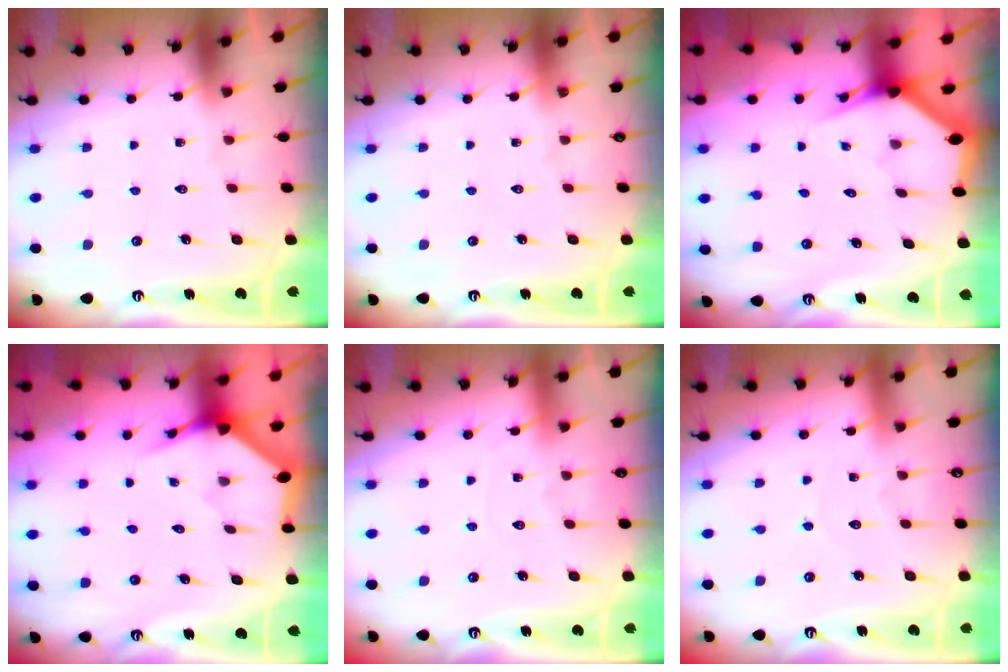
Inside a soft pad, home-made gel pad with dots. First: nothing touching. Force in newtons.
{"total": 0.0}
{"total": 2.7, "press": 2.7, "slide": 0.1}
{"total": 3.6, "press": 3.6, "slide": 0.1}
{"total": 2.7, "press": 2.7, "slide": 0.1}
{"total": 3.5, "press": 3.5, "slide": 0.3}